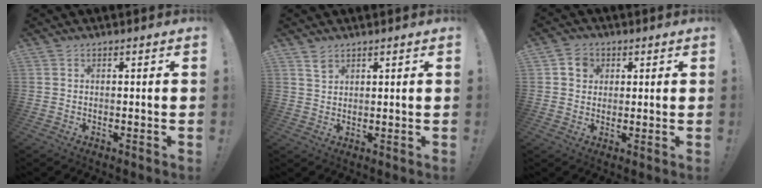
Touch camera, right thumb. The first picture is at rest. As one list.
[{"total": 2.8, "force": [2.1, 1.6, 0.9], "torque": [-0.004, -0.015, 0.037]}, {"total": 5.0, "force": [1.8, 4.4, 1.8], "torque": [-0.021, -0.001, 0.034]}]